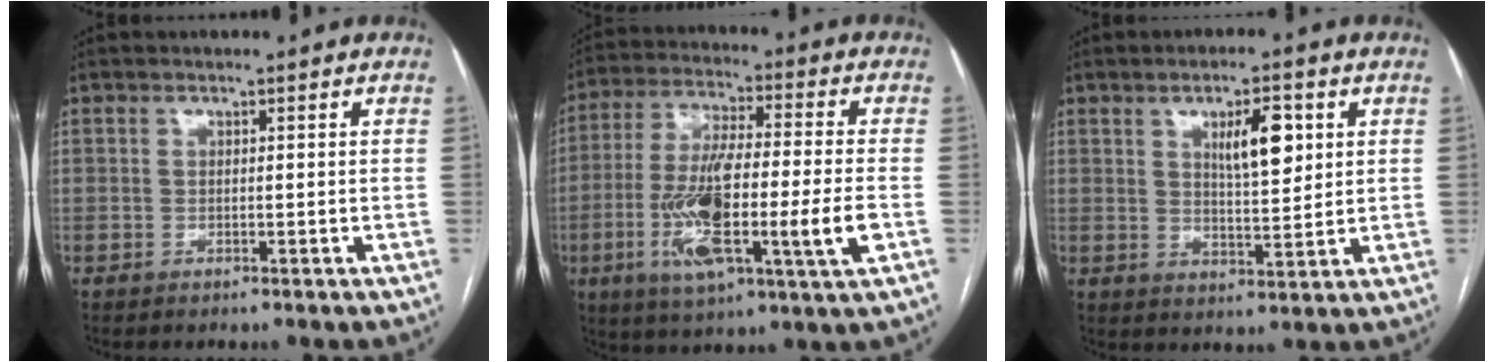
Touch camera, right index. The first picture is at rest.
{"total": 17.7, "force": [-4.5, 1.7, 17.0], "torque": [-0.320, -0.010, -0.076]}
{"total": 7.2, "force": [2.7, 2.1, 6.4], "torque": [-0.105, 0.003, 0.046]}